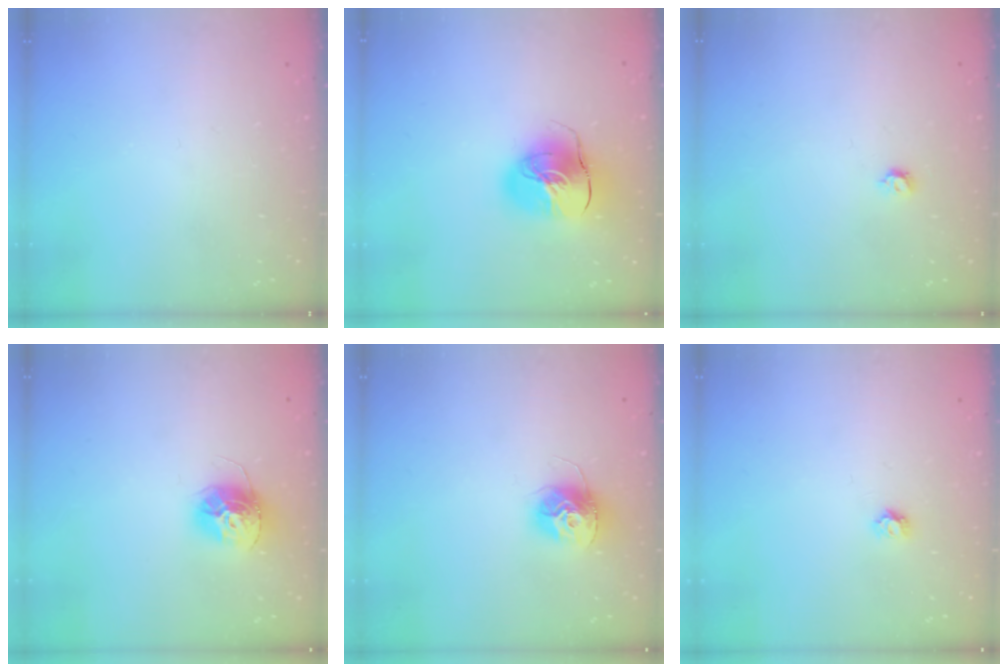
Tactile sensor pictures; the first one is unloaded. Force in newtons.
{"total": 13.3, "press": 13.2, "slide": 2.2}
{"total": 3.6, "press": 3.6, "slide": 0.7}
{"total": 13.4, "press": 13.4, "slide": 1.2}
{"total": 12.1, "press": 12.1, "slide": 1.1}
{"total": 3.8, "press": 3.8, "slide": 0.3}